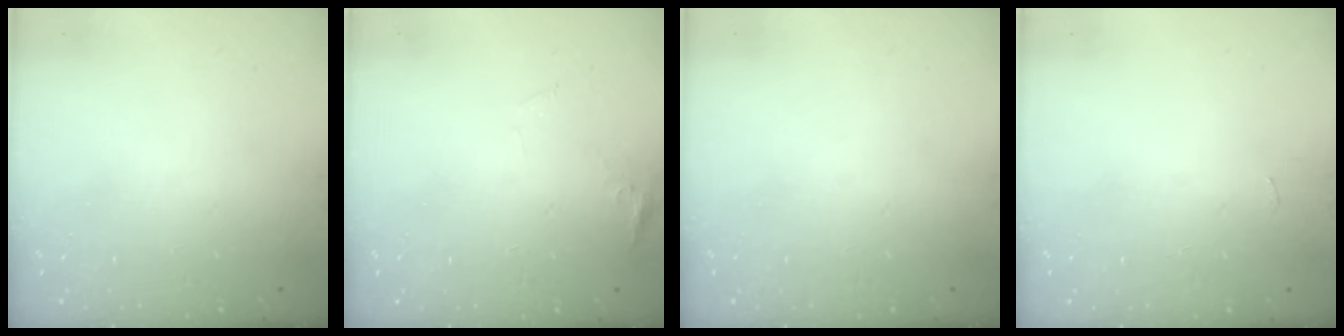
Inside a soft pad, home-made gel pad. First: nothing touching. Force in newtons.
{"total": 4.7, "press": 4.6, "slide": 0.5}
{"total": 0.0}
{"total": 2.8, "press": 2.4, "slide": 1.4}